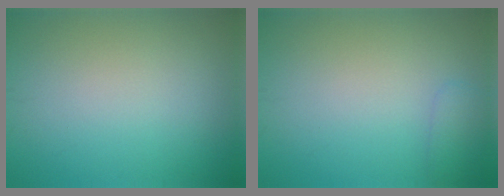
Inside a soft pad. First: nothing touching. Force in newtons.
{"total": 1.3, "press": 1.3, "slide": 0.1}